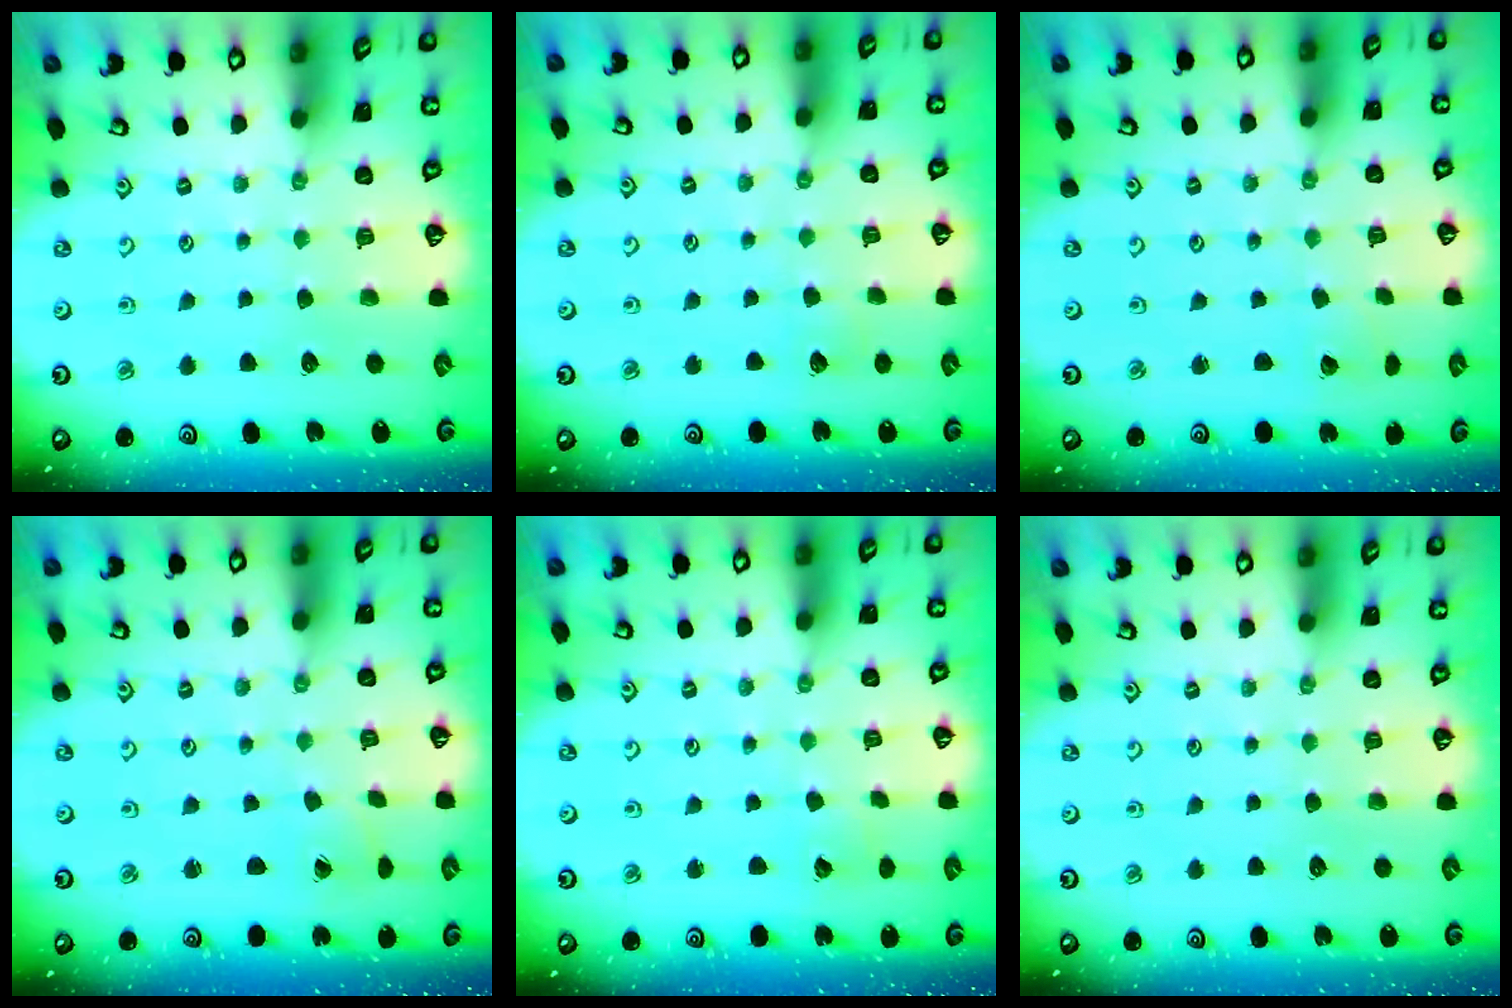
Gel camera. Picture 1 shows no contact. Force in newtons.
{"total": 3.4, "press": 3.4, "slide": 0.4}
{"total": 1.4, "press": 1.4, "slide": 0.0}
{"total": 0.8, "press": 0.8, "slide": 0.1}
{"total": 1.4, "press": 1.4, "slide": 0.1}
{"total": 0.0}